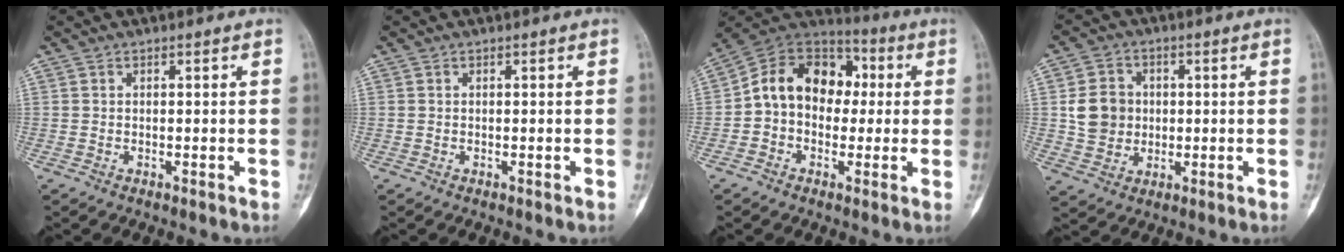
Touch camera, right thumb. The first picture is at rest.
{"total": 0.0}
{"total": 15.0, "force": [0.5, 11.5, 9.6], "torque": [-0.119, 0.045, -0.006]}
{"total": 8.1, "force": [0.5, 7.2, 3.7], "torque": [-0.041, 0.002, 0.010]}